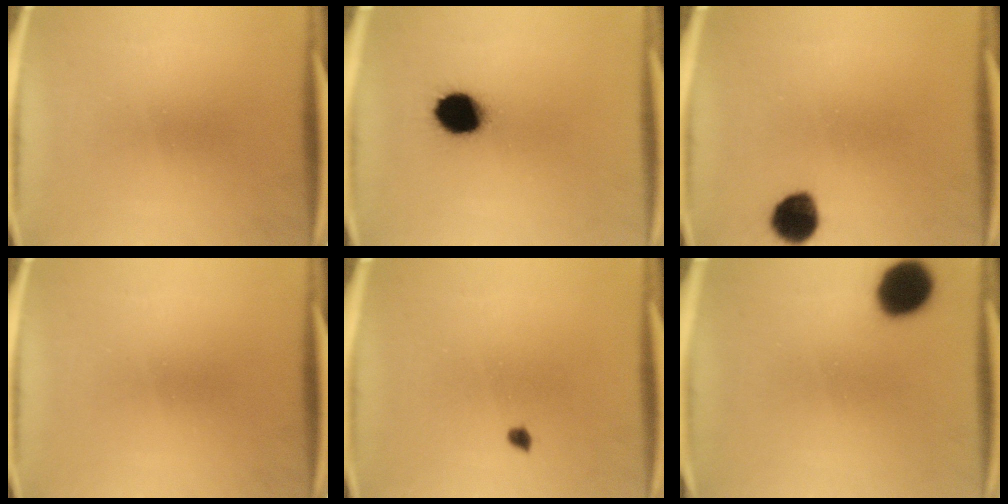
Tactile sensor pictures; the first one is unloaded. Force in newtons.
{"total": 11.1}
{"total": 7.5}
{"total": 0.0}
{"total": 1.1}
{"total": 11.3}